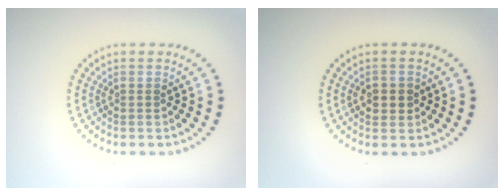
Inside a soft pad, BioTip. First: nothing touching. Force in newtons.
{"total": 1.8, "press": 1.8, "slide": 0.3}